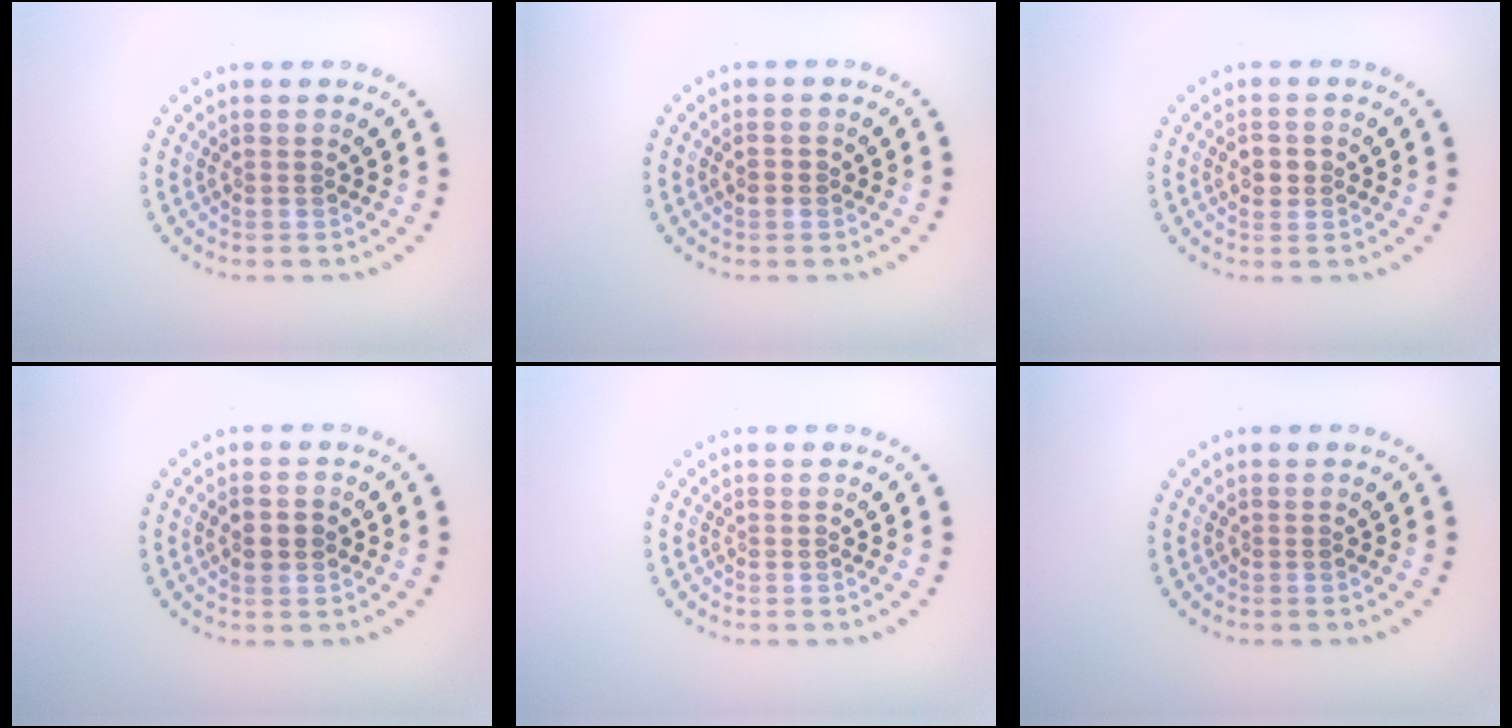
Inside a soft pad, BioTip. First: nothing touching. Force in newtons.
{"total": 0.7, "press": 0.6, "slide": 0.2}
{"total": 2.3, "press": 2.3, "slide": 0.1}
{"total": 1.8, "press": 1.8, "slide": 0.0}
{"total": 0.0}
{"total": 0.0}